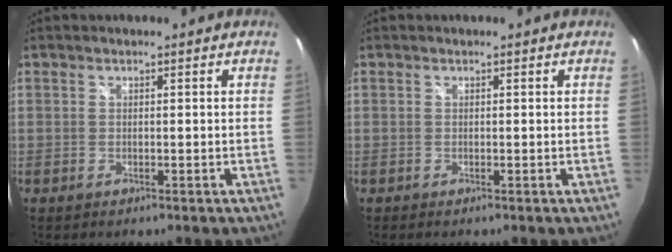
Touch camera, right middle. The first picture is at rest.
{"total": 0.0}